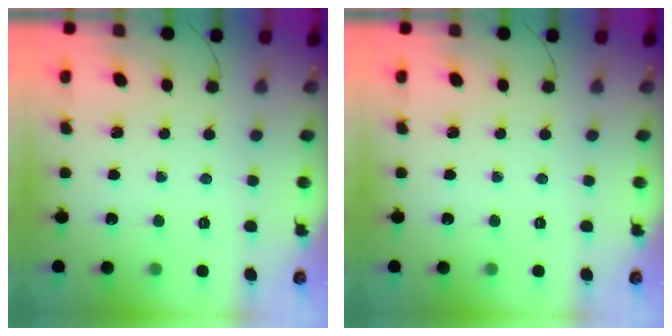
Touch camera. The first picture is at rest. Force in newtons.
{"total": 0.0}